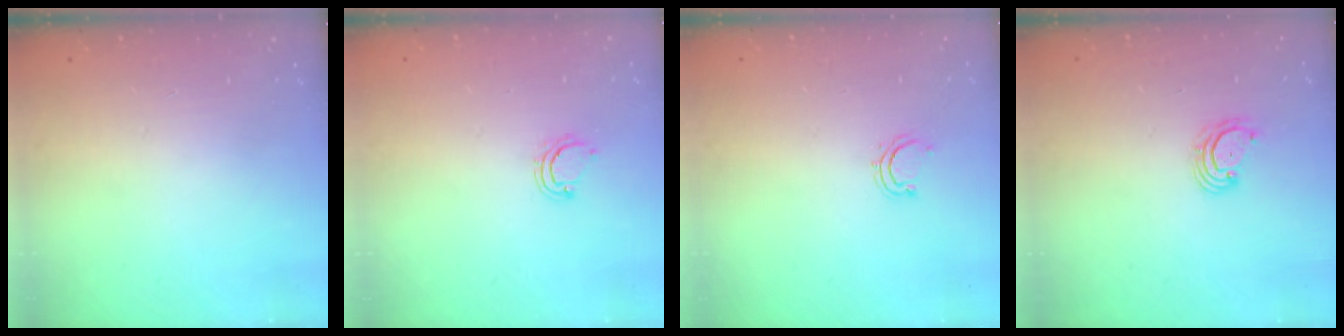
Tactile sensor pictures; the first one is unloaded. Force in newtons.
{"total": 4.2, "press": 4.2, "slide": 0.4}
{"total": 4.0, "press": 3.8, "slide": 1.1}
{"total": 2.9, "press": 2.9, "slide": 0.1}